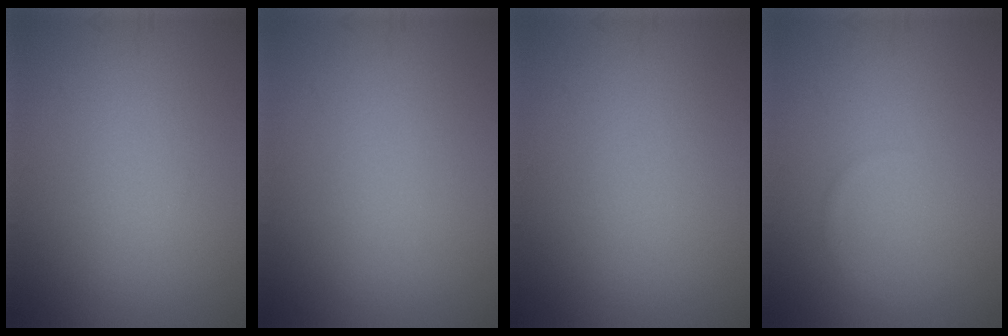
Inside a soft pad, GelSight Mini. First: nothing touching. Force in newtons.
{"total": 0.0}
{"total": 0.0}
{"total": 0.5, "press": 0.5, "slide": 0.1}